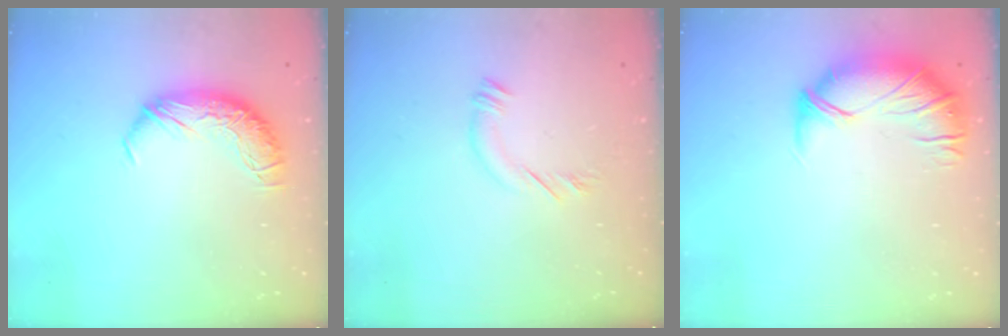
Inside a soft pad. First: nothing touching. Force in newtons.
{"total": 5.2, "press": 5.2, "slide": 0.3}
{"total": 3.9, "press": 3.3, "slide": 2.0}